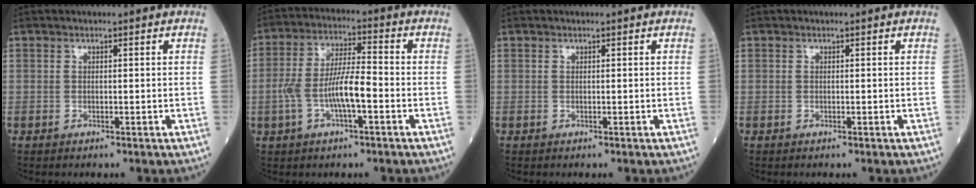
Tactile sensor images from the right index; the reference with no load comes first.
{"total": 8.4, "force": [-2.2, 1.8, 7.9], "torque": [-0.161, 0.016, -0.044]}
{"total": 0.0}
{"total": 0.0}